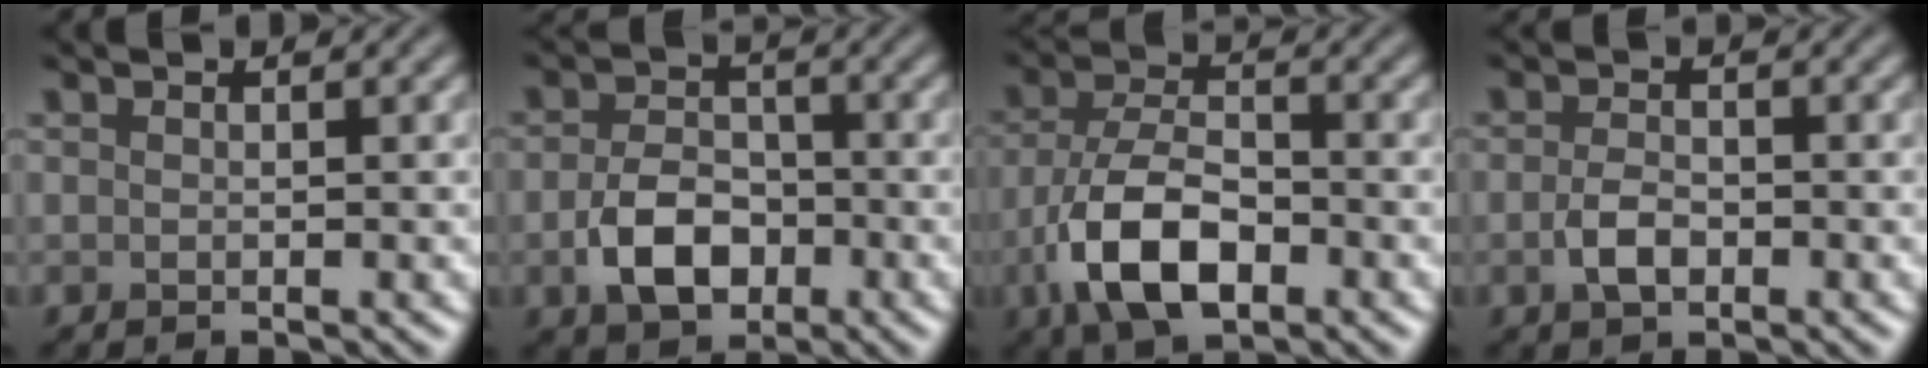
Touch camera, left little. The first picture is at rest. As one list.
[{"total": 5.0, "force": [-1.7, 3.4, 3.2], "torque": [-0.064, -0.005, -0.034]}, {"total": 7.5, "force": [-3.1, 3.8, 5.7], "torque": [-0.123, -0.007, -0.065]}, {"total": 2.3, "force": [-0.8, 1.3, 1.7], "torque": [-0.036, -0.001, -0.019]}]